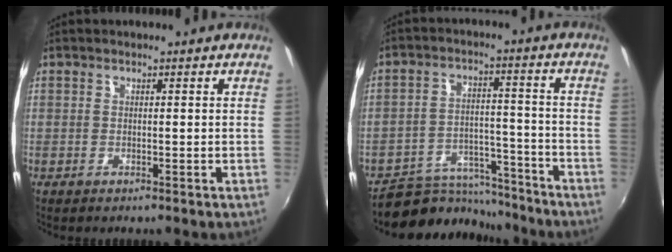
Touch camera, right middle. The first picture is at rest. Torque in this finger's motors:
{"motor_torque": [-0.10, -0.23, -0.60, -0.15]}